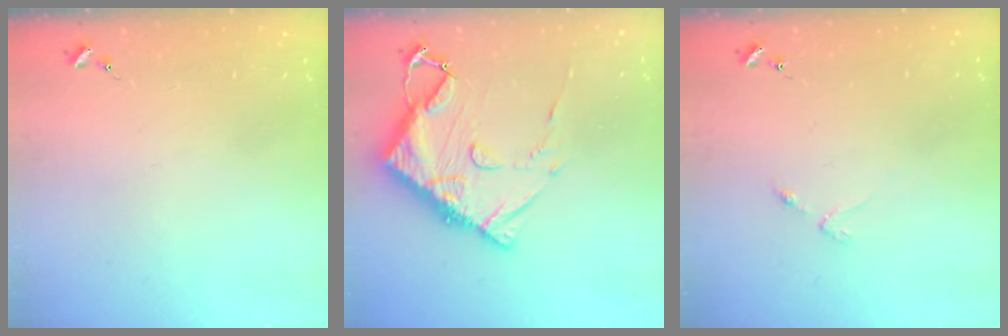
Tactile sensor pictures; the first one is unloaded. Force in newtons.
{"total": 14.3, "press": 14.2, "slide": 1.3}
{"total": 2.5, "press": 2.4, "slide": 0.4}